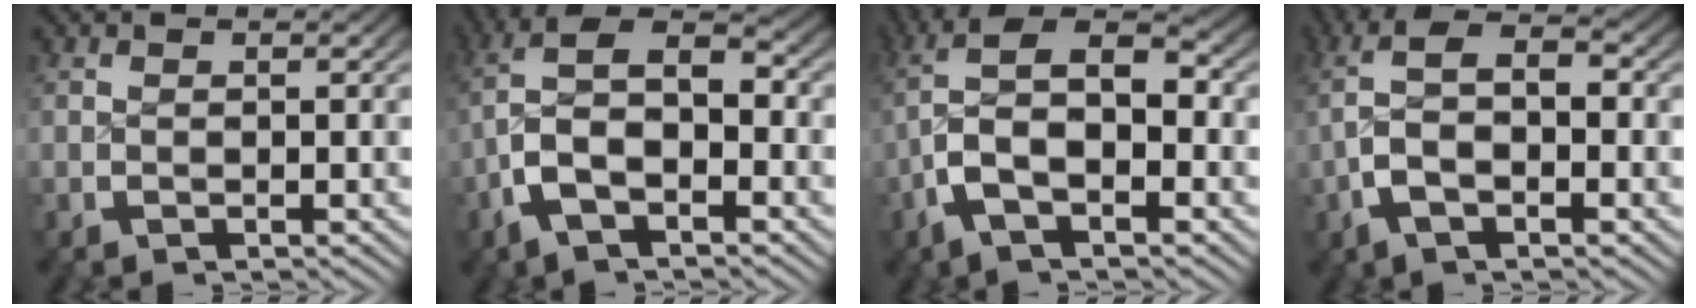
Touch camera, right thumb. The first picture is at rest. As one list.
[{"total": 9.6, "force": [0.1, 5.7, 7.7], "torque": [-0.153, -0.014, -0.001]}, {"total": 10.4, "force": [0.5, 5.8, 8.6], "torque": [-0.173, -0.014, 0.006]}, {"total": 7.3, "force": [0.4, 3.8, 6.2], "torque": [-0.131, 0.000, 0.004]}]